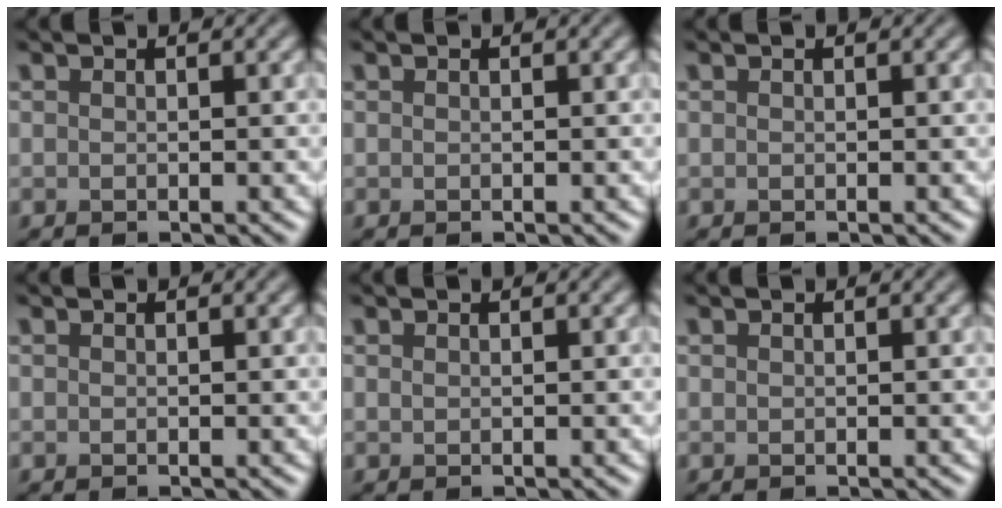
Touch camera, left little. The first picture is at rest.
{"total": 0.0}
{"total": 0.0}
{"total": 0.0}
{"total": 0.0}
{"total": 0.0}